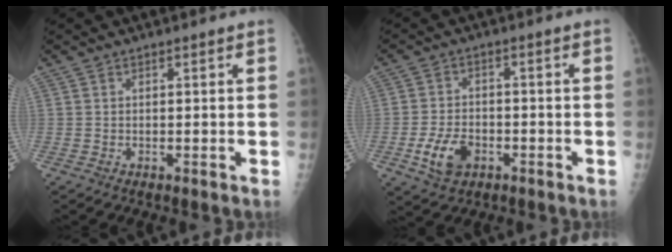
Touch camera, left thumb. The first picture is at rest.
{"total": 7.2, "force": [-2.9, 4.7, 4.6], "torque": [-0.080, 0.012, -0.050]}